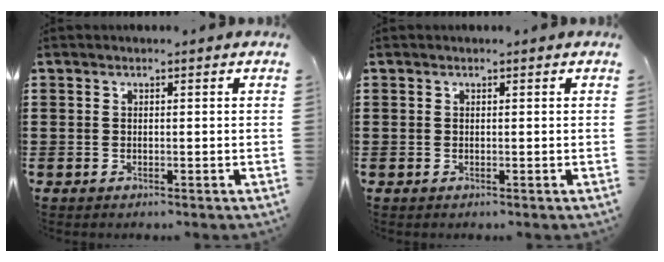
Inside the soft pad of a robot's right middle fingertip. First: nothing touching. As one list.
[{"total": 0.0}]